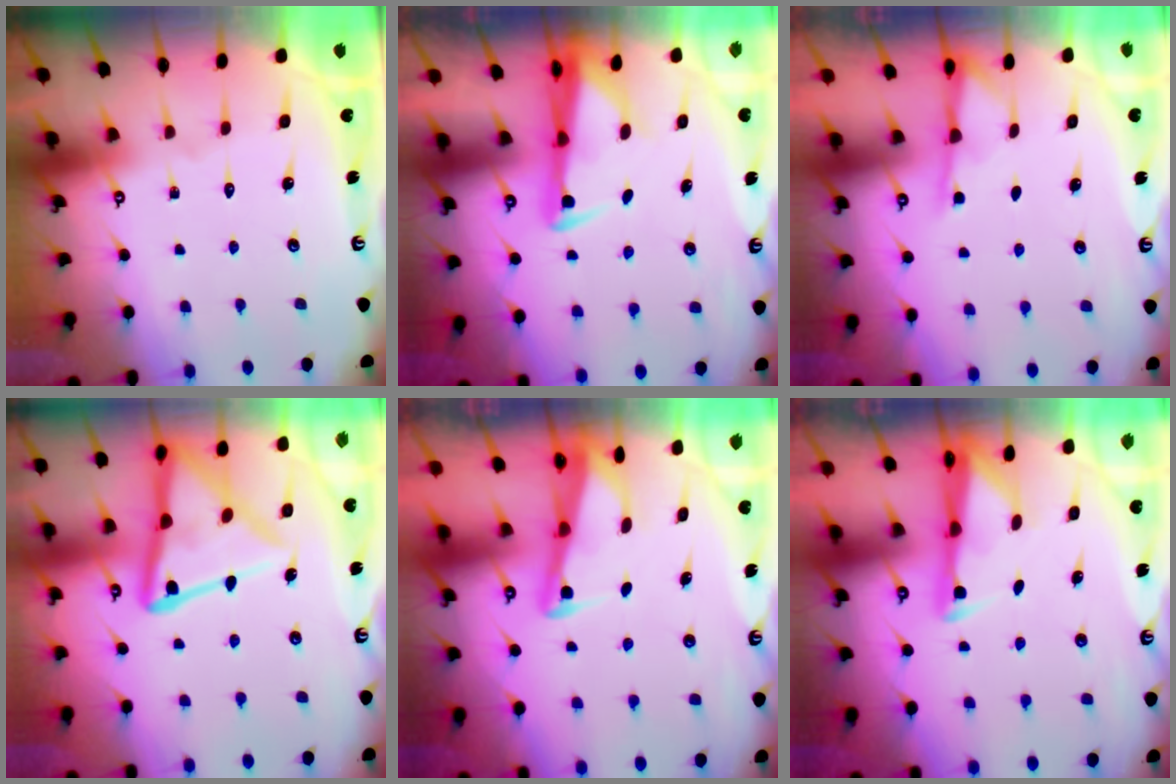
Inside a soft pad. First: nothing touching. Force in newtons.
{"total": 2.9, "press": 2.8, "slide": 0.9}
{"total": 1.9, "press": 1.8, "slide": 0.4}
{"total": 16.8, "press": 16.7, "slide": 1.6}
{"total": 2.7, "press": 2.7, "slide": 0.3}
{"total": 2.8, "press": 2.8, "slide": 0.4}